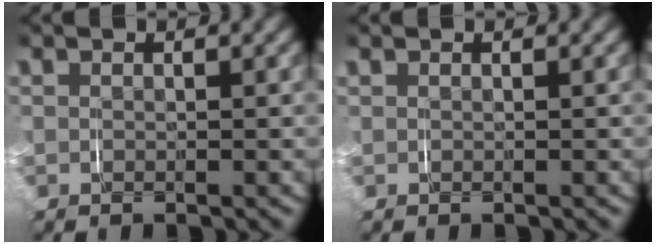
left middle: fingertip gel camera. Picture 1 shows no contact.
{"total": 0.0}